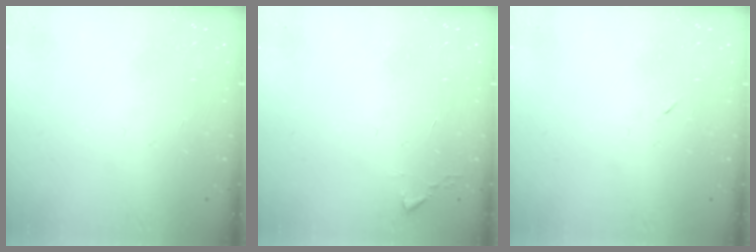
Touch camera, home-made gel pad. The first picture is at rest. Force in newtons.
{"total": 2.4, "press": 2.4, "slide": 0.3}
{"total": 2.6, "press": 2.3, "slide": 1.2}